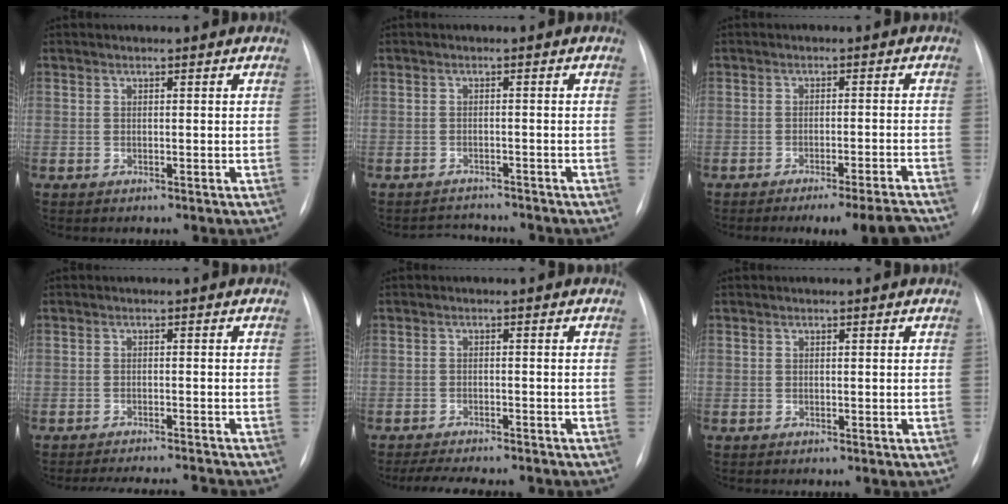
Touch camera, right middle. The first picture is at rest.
{"total": 3.3, "force": [-3.2, 0.3, -0.4], "torque": [0.004, -0.005, -0.048]}
{"total": 7.5, "force": [-6.6, -0.9, 3.5], "torque": [-0.024, 0.001, -0.097]}
{"total": 8.6, "force": [-8.3, 0.1, 2.1], "torque": [-0.029, 0.004, -0.112]}
{"total": 10.0, "force": [-8.8, 2.1, 4.2], "torque": [-0.062, -0.007, -0.120]}
{"total": 0.0}